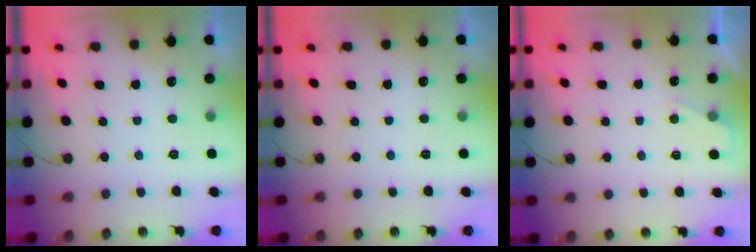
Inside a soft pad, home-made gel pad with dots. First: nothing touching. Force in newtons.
{"total": 0.0}
{"total": 2.4, "press": 2.4, "slide": 0.4}